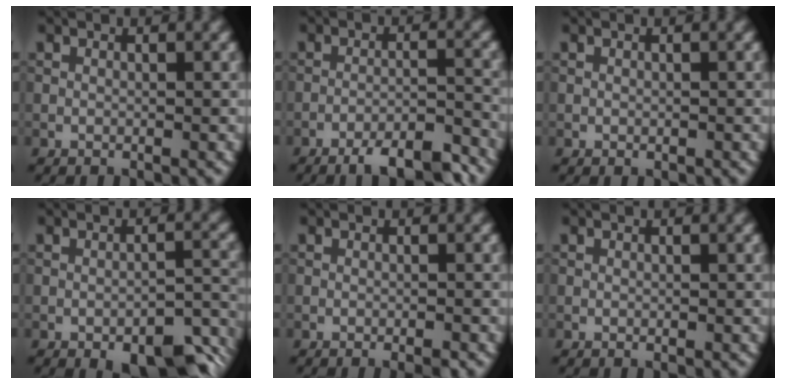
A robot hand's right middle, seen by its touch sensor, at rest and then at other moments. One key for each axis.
{"total": 7.6, "fx": -6.3, "fy": 1.7, "fz": 3.8, "tx": -0.054, "ty": -0.003, "tz": -0.088}
{"total": 0.0}
{"total": 7.6, "fx": -5.4, "fy": 2.6, "fz": 4.8, "tx": -0.064, "ty": -0.014, "tz": -0.064}
{"total": 1.2, "fx": -0.8, "fy": 0.1, "fz": 0.9, "tx": -0.009, "ty": -0.003, "tz": -0.012}
{"total": 0.0}